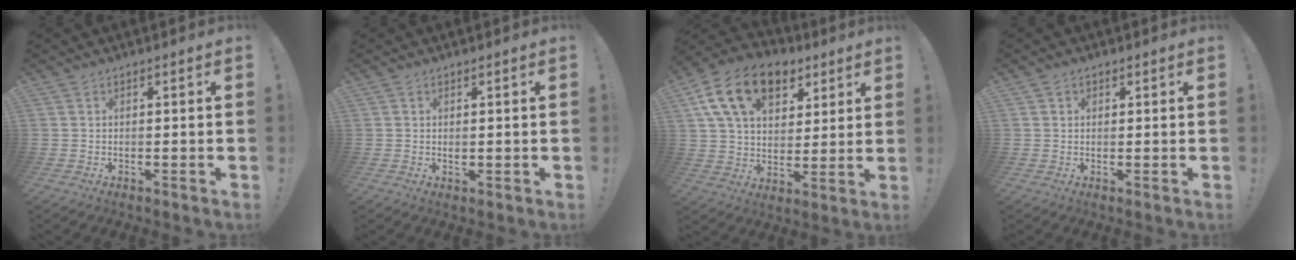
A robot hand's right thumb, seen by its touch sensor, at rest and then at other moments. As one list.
[{"total": 0.7, "force": [0.1, 0.6, 0.2], "torque": [-0.004, 0.002, 0.002]}, {"total": 18.6, "force": [9.3, 12.0, 10.8], "torque": [-0.174, -0.036, 0.171]}, {"total": 1.1, "force": [0.4, 1.0, 0.1], "torque": [0.004, -0.001, 0.007]}]